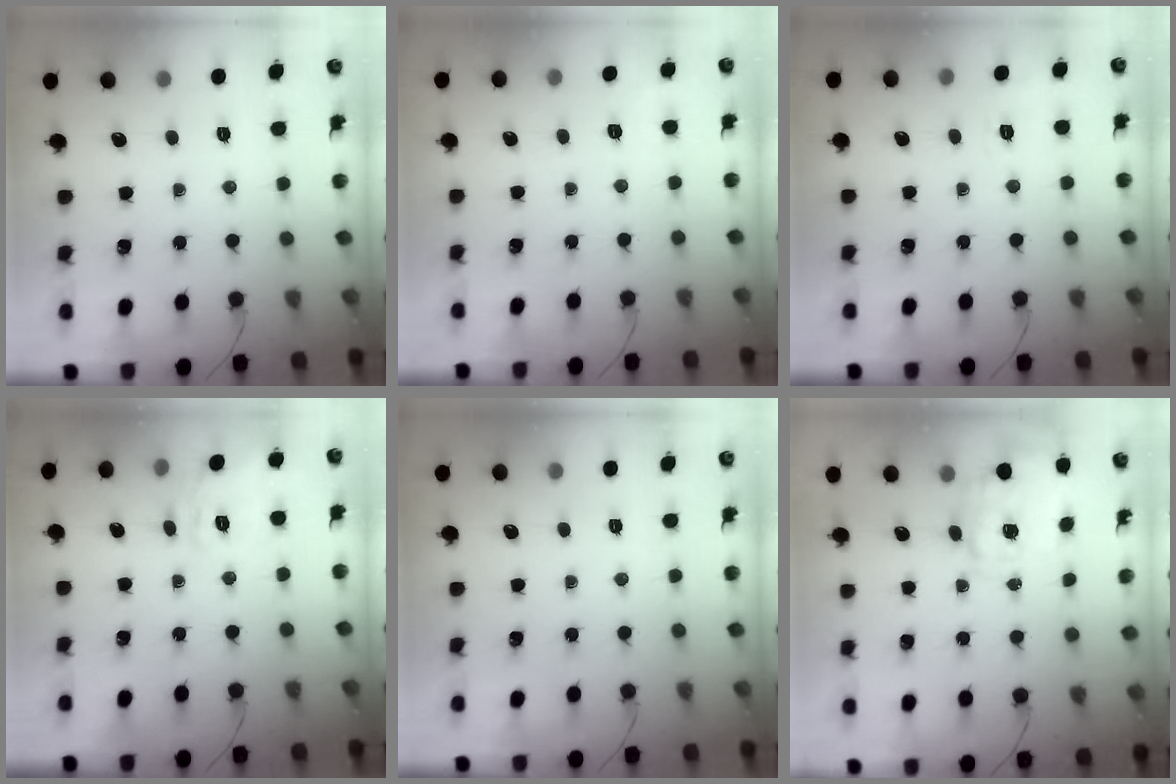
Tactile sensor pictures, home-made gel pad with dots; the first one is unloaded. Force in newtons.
{"total": 1.9, "press": 1.1, "slide": 1.6}
{"total": 2.7, "press": 1.6, "slide": 2.1}
{"total": 6.6, "press": 6.5, "slide": 1.2}
{"total": 0.0}
{"total": 4.0, "press": 3.9, "slide": 0.9}